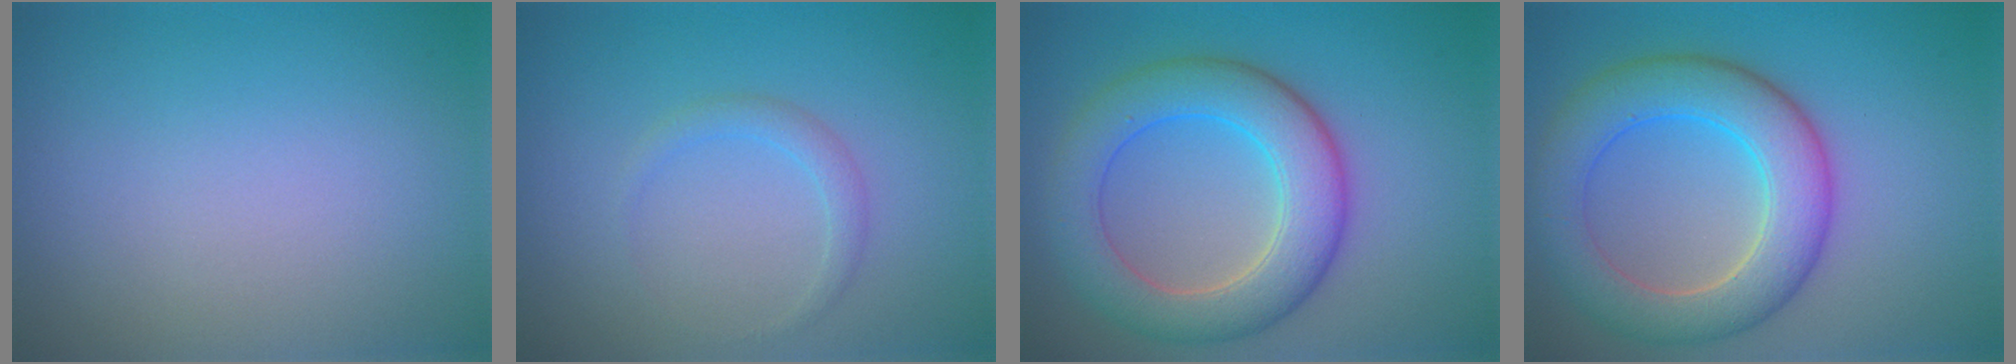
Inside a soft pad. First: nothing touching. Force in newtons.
{"total": 1.3, "press": 1.3, "slide": 0.1}
{"total": 6.9, "press": 6.9, "slide": 0.1}
{"total": 7.1, "press": 7.1, "slide": 0.4}